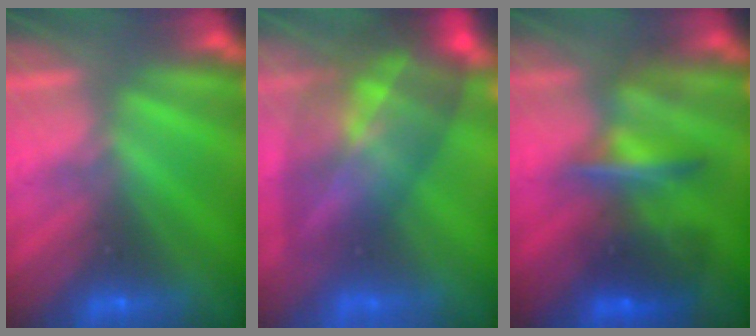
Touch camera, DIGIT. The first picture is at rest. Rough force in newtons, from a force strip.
{"total": 8.1}
{"total": 10.5}